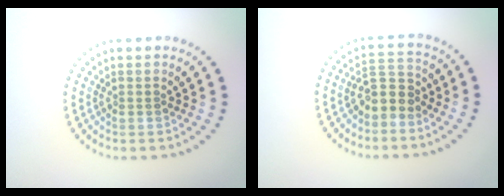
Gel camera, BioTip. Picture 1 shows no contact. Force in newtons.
{"total": 2.9, "press": 2.6, "slide": 1.3}